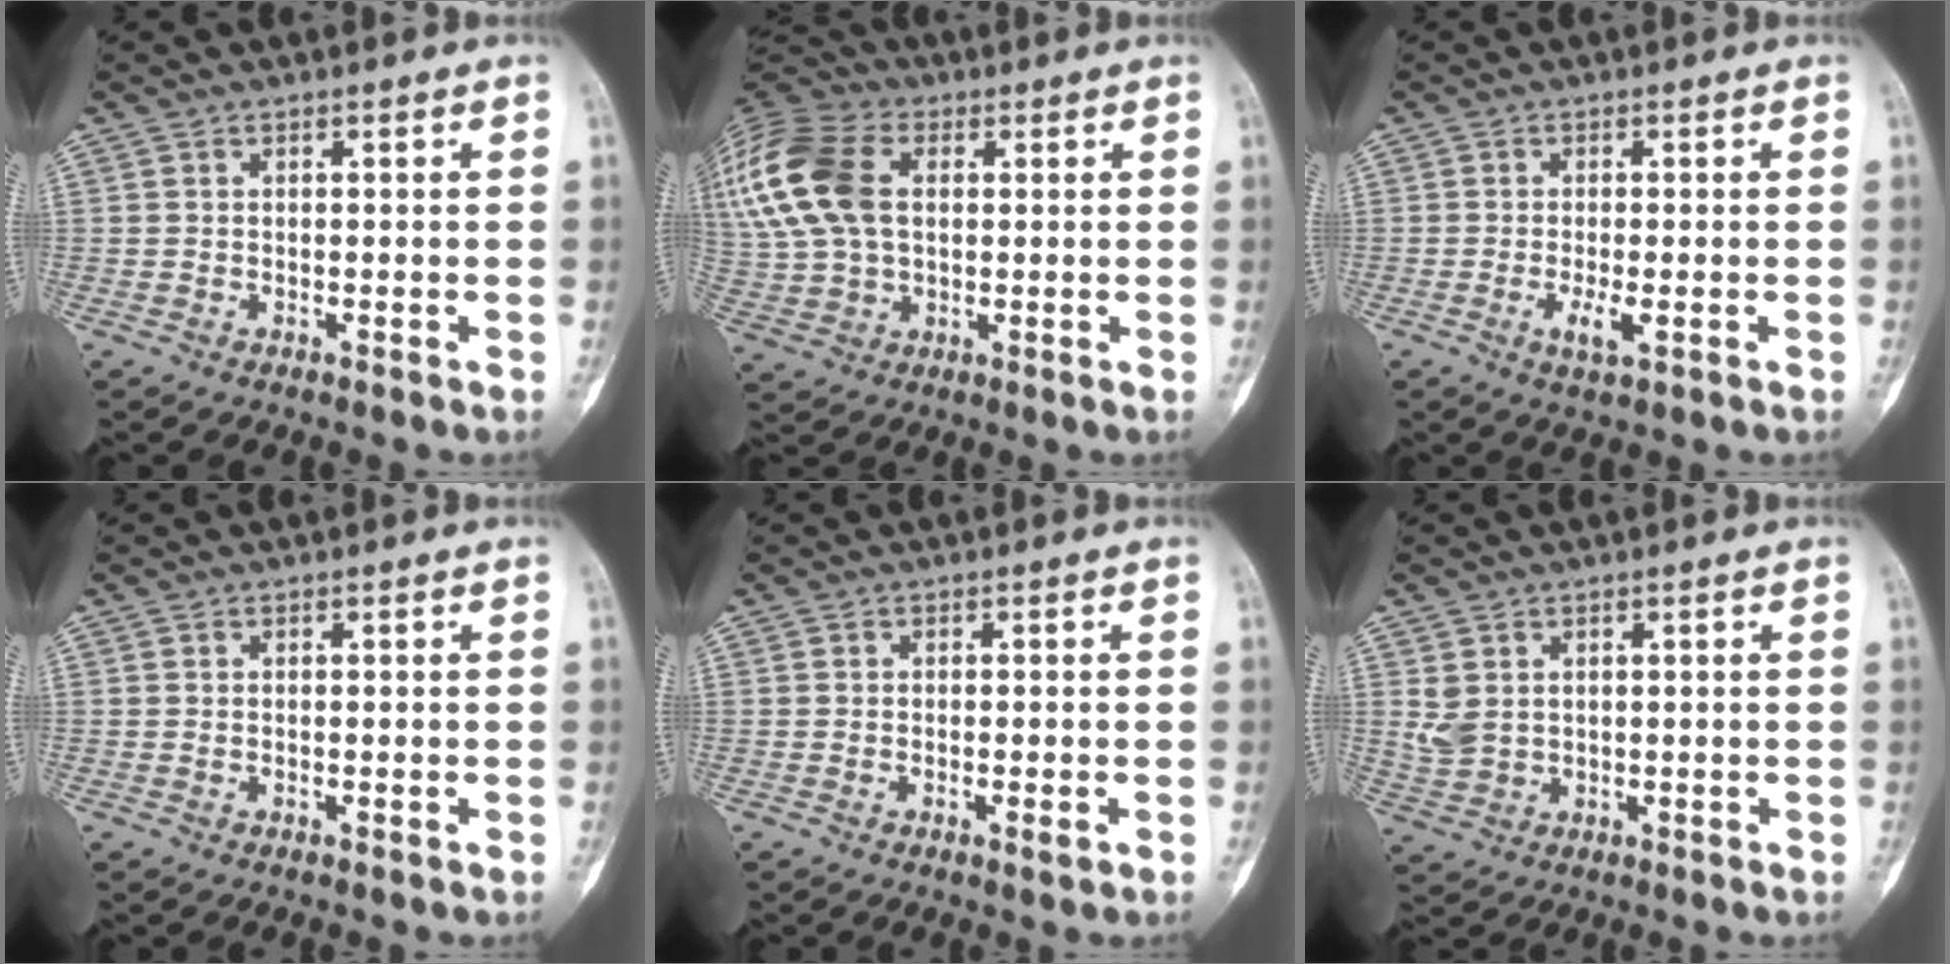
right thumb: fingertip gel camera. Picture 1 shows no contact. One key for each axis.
{"total": 23.9, "fx": 5.6, "fy": 16.3, "fz": 16.6, "tx": -0.407, "ty": 0.041, "tz": 0.109}
{"total": 3.2, "fx": -0.9, "fy": 0.9, "fz": 2.9, "tx": -0.057, "ty": -0.005, "tz": -0.017}
{"total": 0.0}
{"total": 1.5, "fx": -0.6, "fy": 0.4, "fz": 1.3, "tx": -0.019, "ty": 0.001, "tz": -0.007}
{"total": 3.9, "fx": 1.1, "fy": 3.0, "fz": 2.2, "tx": -0.040, "ty": -0.003, "tz": 0.034}